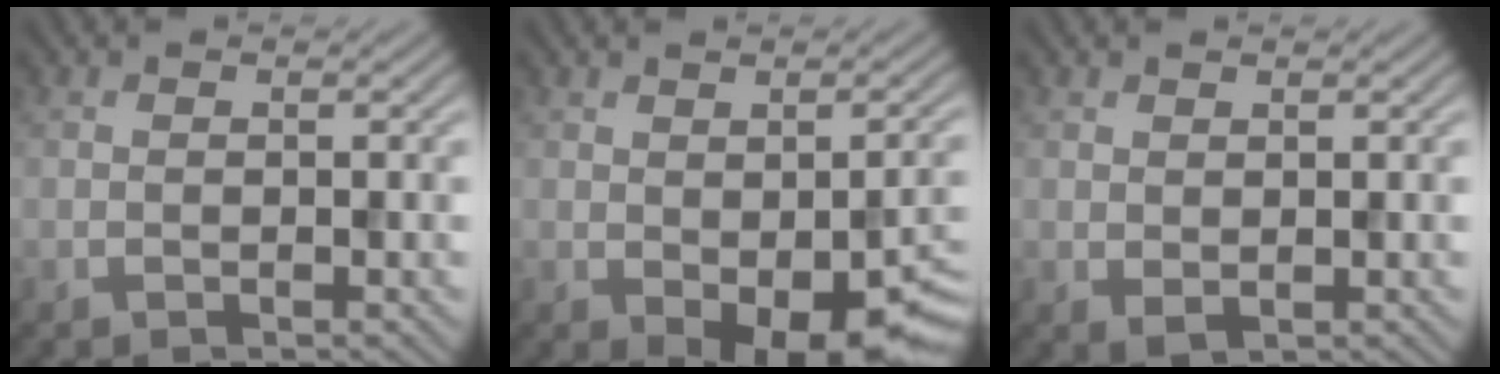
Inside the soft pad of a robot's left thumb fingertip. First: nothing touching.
{"total": 9.3, "force": [-3.4, 4.3, 7.6], "torque": [-0.105, -0.025, -0.034]}
{"total": 1.1, "force": [0.5, 0.6, 0.7], "torque": [-0.017, -0.004, 0.014]}